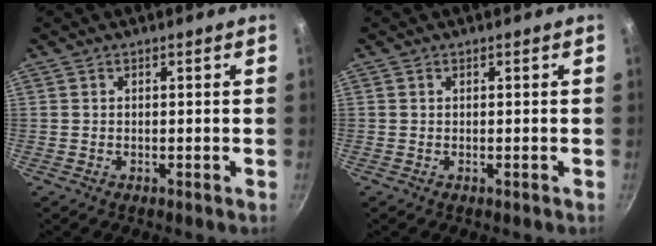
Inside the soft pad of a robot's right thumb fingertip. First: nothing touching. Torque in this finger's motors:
{"motor_torque": [-0.30, -0.04, -0.24, 0.00, 0.03]}